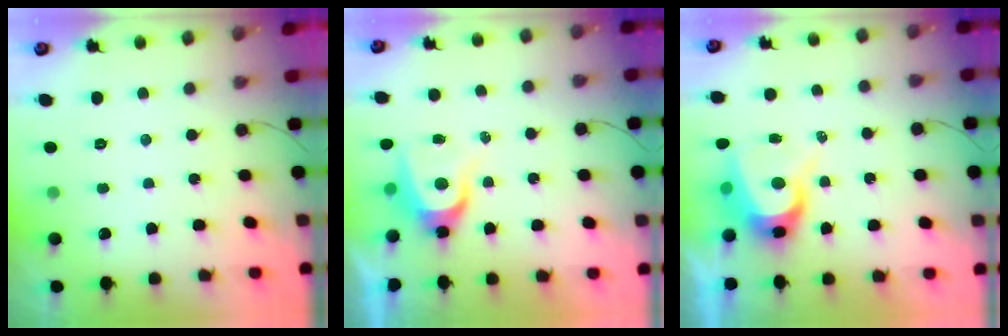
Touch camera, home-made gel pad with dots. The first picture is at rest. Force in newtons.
{"total": 7.2, "press": 7.2, "slide": 0.2}
{"total": 8.6, "press": 8.6, "slide": 0.6}